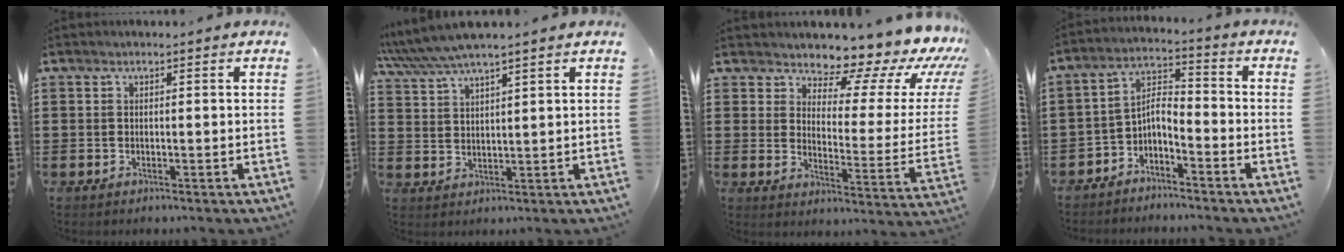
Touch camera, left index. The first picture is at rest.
{"total": 5.1, "force": [4.4, 0.2, 2.6], "torque": [-0.062, -0.012, 0.078]}
{"total": 7.5, "force": [6.5, 2.4, 2.9], "torque": [-0.049, -0.063, 0.104]}
{"total": 4.0, "force": [-3.3, 1.1, 2.0], "torque": [-0.057, -0.007, -0.075]}